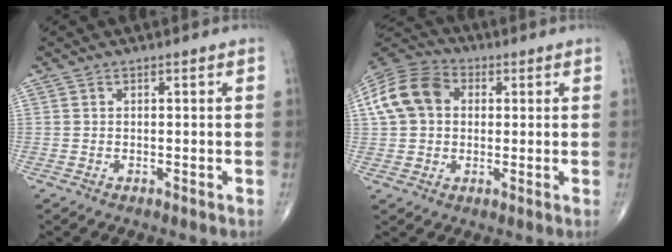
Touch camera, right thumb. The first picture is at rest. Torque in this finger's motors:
{"motor_torque": [-0.73, 1.02, 0.15, -0.10, 0.26]}